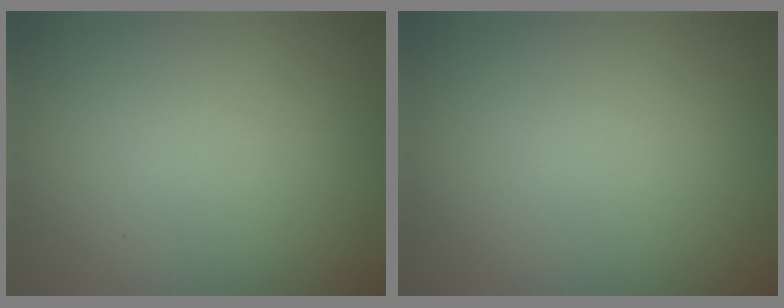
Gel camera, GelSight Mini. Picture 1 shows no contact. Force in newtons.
{"total": 0.0}